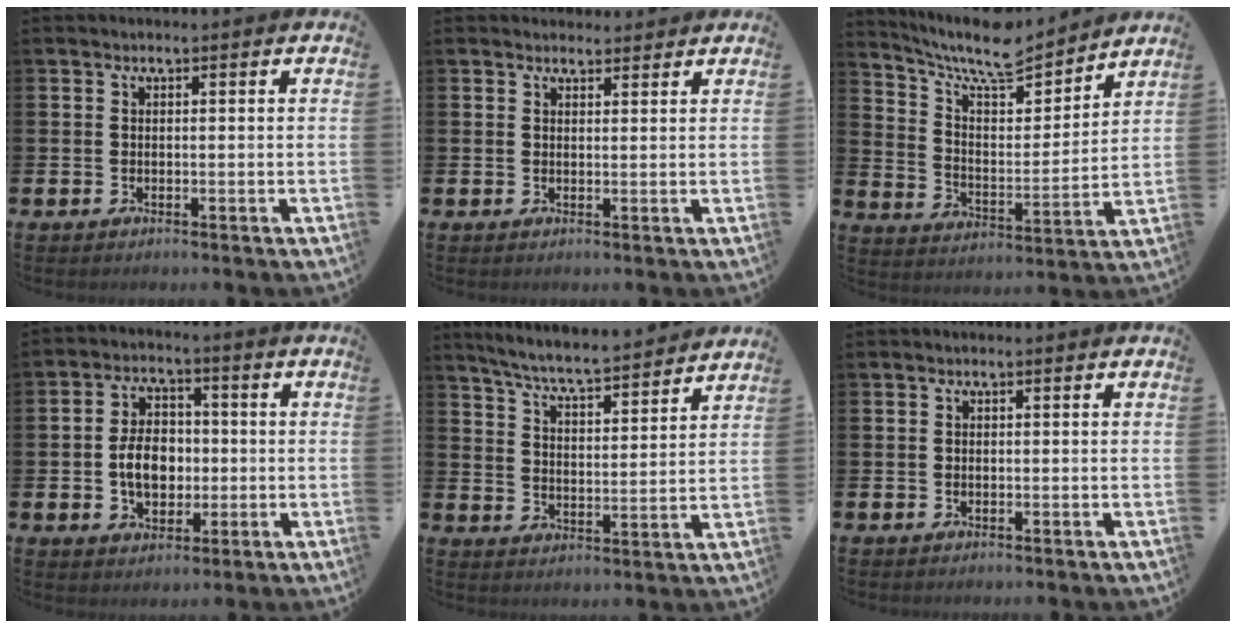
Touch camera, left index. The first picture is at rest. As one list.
[{"total": 1.8, "force": [1.7, 0.5, 0.0], "torque": [0.009, -0.007, 0.029]}, {"total": 9.3, "force": [8.4, 2.0, 3.4], "torque": [-0.097, -0.056, 0.146]}, {"total": 6.2, "force": [-0.6, 4.5, 4.3], "torque": [-0.067, 0.008, -0.018]}, {"total": 6.4, "force": [6.1, 0.0, 1.8], "torque": [-0.066, -0.046, 0.105]}, {"total": 0.0}]